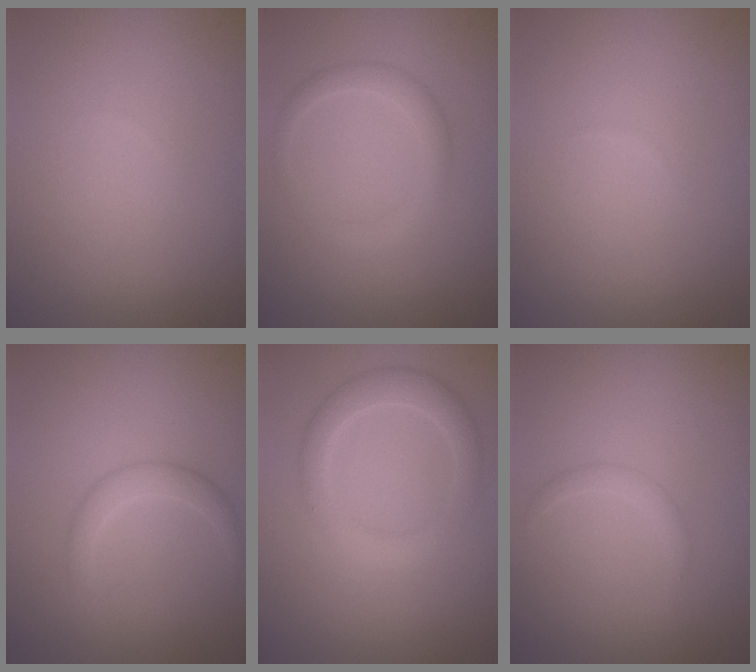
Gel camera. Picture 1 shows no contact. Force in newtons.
{"total": 2.0, "press": 2.0, "slide": 0.1}
{"total": 0.0}
{"total": 1.9, "press": 1.9, "slide": 0.0}
{"total": 2.9, "press": 2.9, "slide": 0.2}
{"total": 1.1, "press": 1.1, "slide": 0.1}